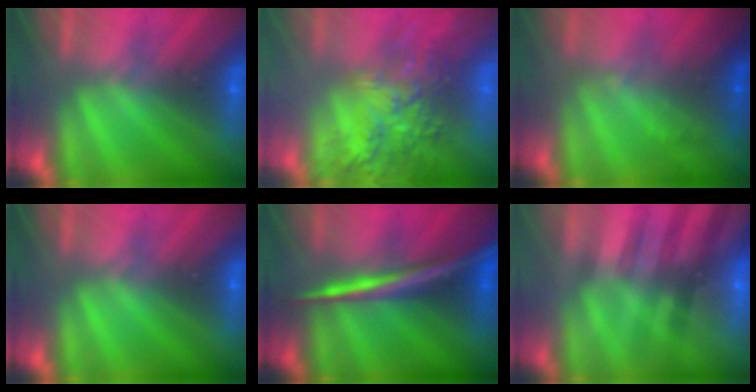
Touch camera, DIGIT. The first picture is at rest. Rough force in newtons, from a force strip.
{"total": 6.5}
{"total": 2.0}
{"total": 0.0}
{"total": 2.8}
{"total": 2.4}